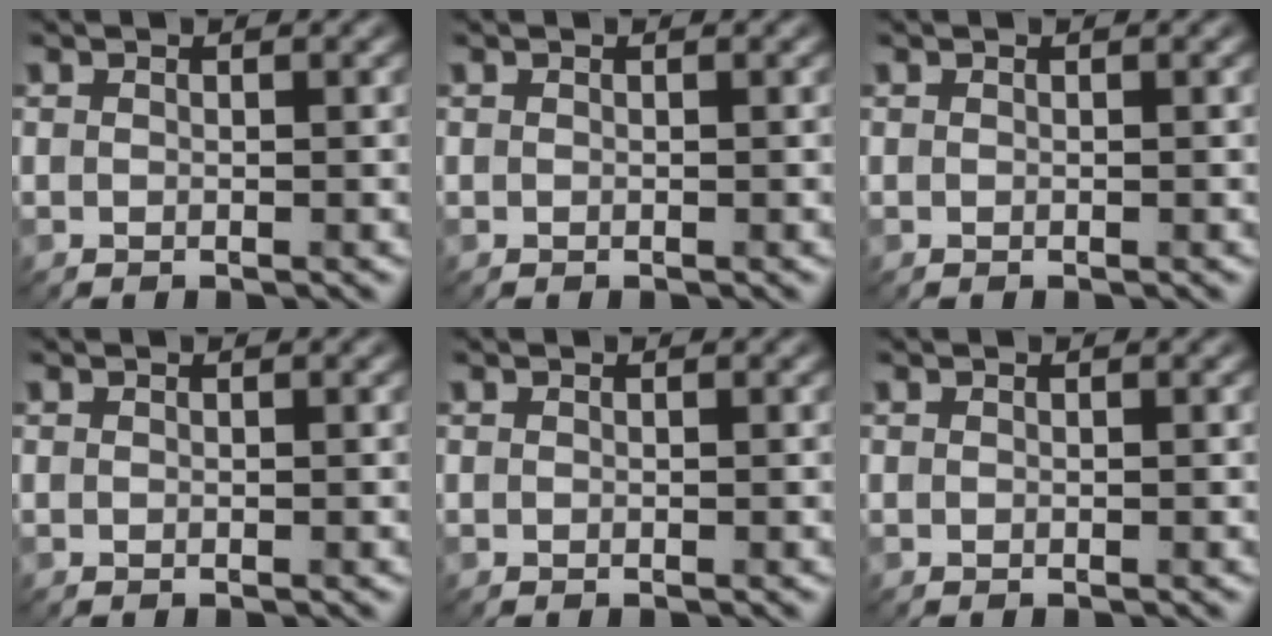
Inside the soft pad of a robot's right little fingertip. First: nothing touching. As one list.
[{"total": 0.0}, {"total": 0.0}, {"total": 0.0}, {"total": 0.0}, {"total": 0.0}]